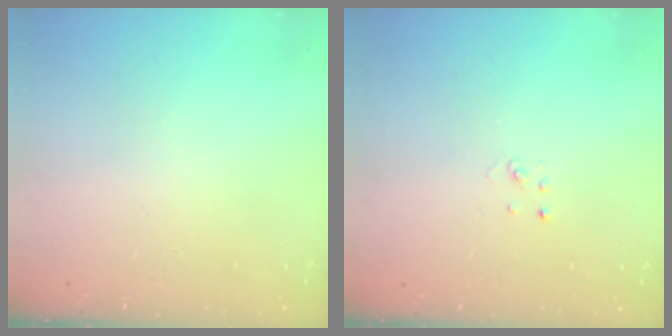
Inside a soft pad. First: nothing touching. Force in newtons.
{"total": 2.0, "press": 2.0, "slide": 0.1}